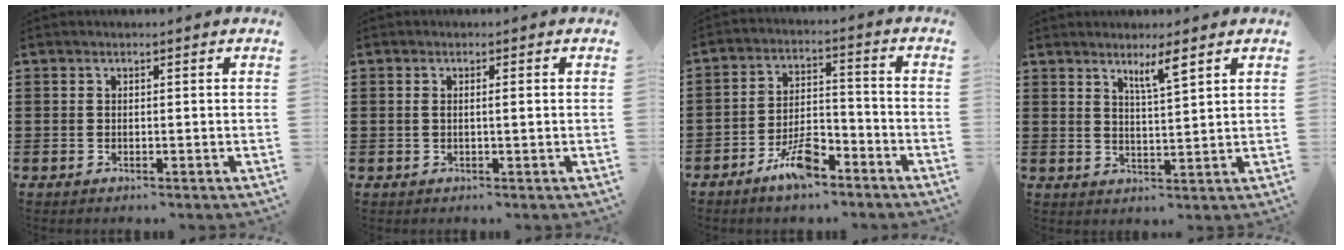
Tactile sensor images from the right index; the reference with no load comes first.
{"total": 1.2, "force": [0.0, 0.1, 1.2], "torque": [-0.023, 0.000, 0.000]}
{"total": 6.6, "force": [-4.5, 2.2, 4.2], "torque": [-0.085, 0.009, -0.085]}
{"total": 3.7, "force": [2.7, 0.1, 2.6], "torque": [-0.040, -0.006, 0.042]}